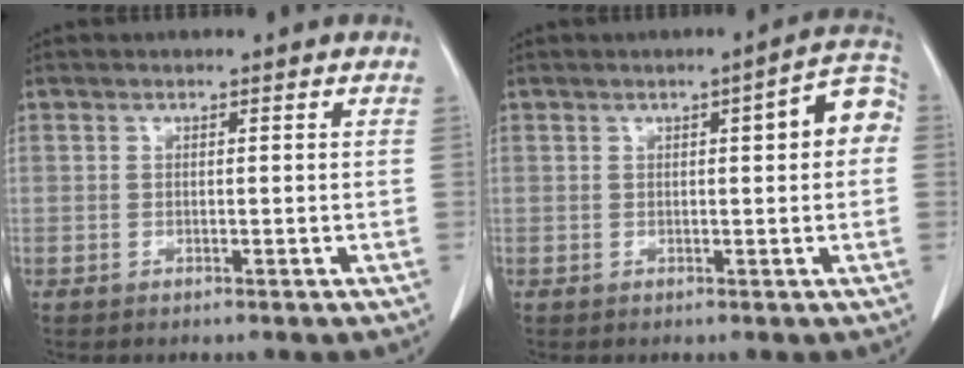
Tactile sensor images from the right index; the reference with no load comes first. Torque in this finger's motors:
{"motor_torque": [0.51, 0.03, 0.10, 0.02]}